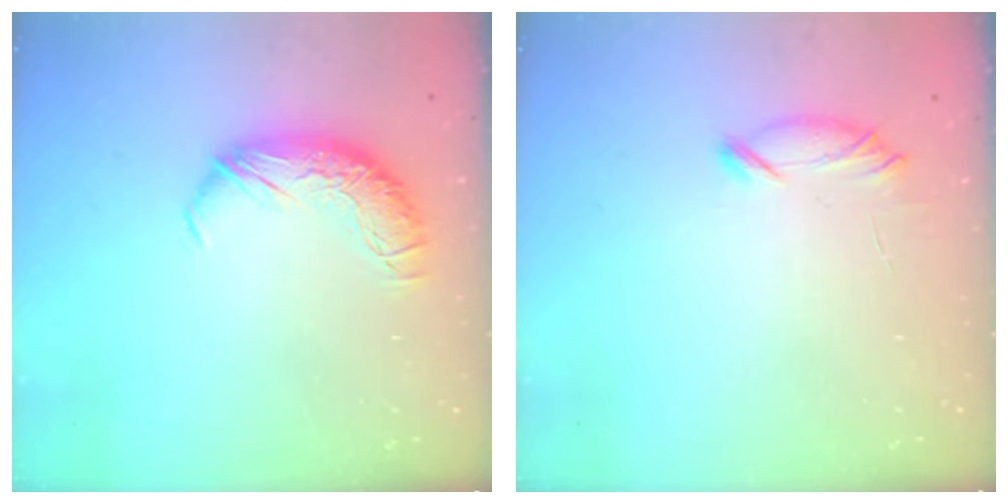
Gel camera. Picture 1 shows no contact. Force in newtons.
{"total": 6.5, "press": 6.5, "slide": 0.5}